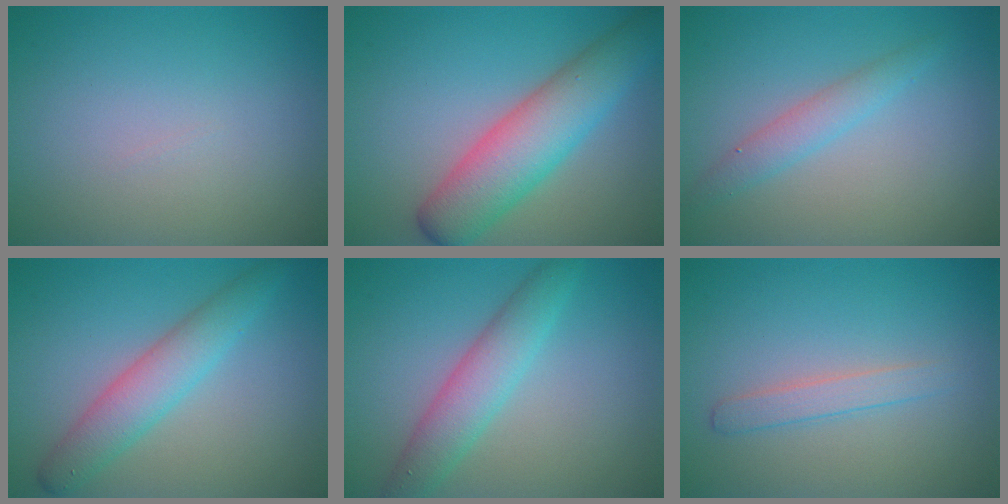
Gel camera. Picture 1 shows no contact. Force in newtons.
{"total": 7.0, "press": 7.0, "slide": 0.3}
{"total": 2.2, "press": 2.2, "slide": 0.0}
{"total": 4.1, "press": 4.1, "slide": 0.1}
{"total": 4.0, "press": 4.0, "slide": 0.1}
{"total": 1.8, "press": 1.8, "slide": 0.1}